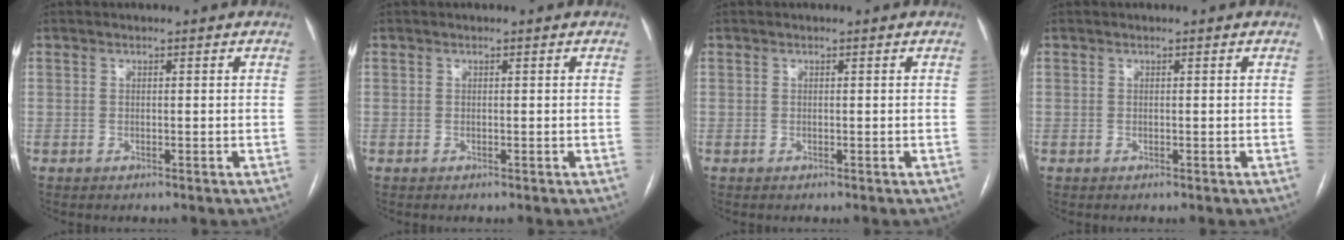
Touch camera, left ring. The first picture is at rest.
{"total": 0.0}
{"total": 0.0}
{"total": 0.0}